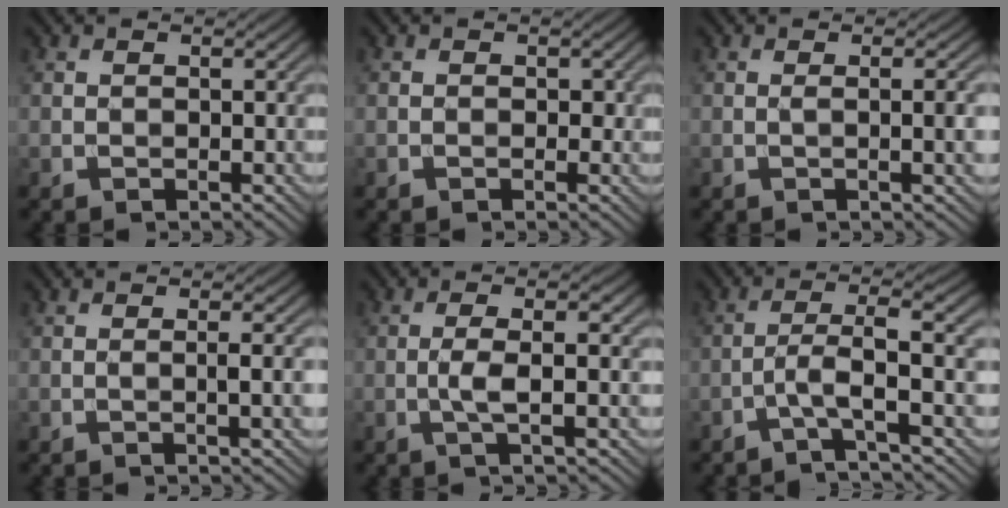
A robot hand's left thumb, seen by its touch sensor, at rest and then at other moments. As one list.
[{"total": 0.8, "force": [-0.2, 0.5, 0.6], "torque": [-0.007, -0.004, -0.003]}, {"total": 3.0, "force": [-0.1, 0.5, 2.9], "torque": [-0.044, 0.004, -0.003]}, {"total": 2.9, "force": [-0.2, 0.4, 2.9], "torque": [-0.043, 0.007, -0.008]}, {"total": 4.0, "force": [-0.6, 0.7, 3.9], "torque": [-0.072, 0.005, -0.018]}, {"total": 4.7, "force": [-1.6, 0.4, 4.4], "torque": [-0.076, 0.015, -0.051]}]